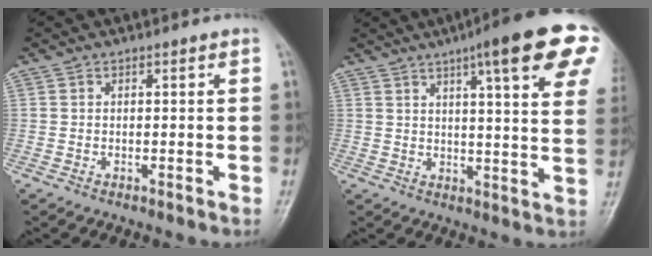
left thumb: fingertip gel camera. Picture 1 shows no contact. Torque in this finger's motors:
{"motor_torque": [2.74, 1.98, 2.01, -0.76, 0.30]}